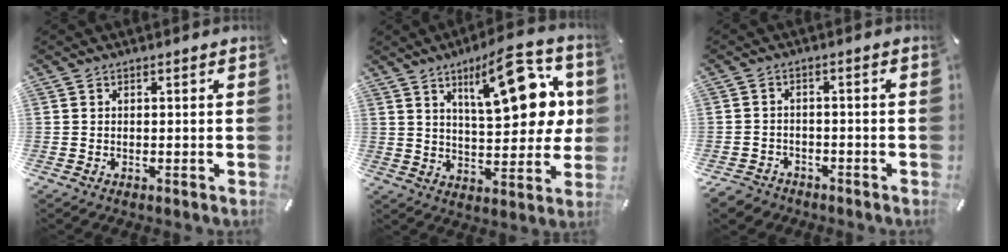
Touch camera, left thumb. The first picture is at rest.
{"total": 19.3, "force": [8.4, 7.8, 15.6], "torque": [-0.208, -0.039, 0.128]}
{"total": 3.8, "force": [-2.8, 2.5, 0.8], "torque": [-0.026, 0.013, -0.058]}